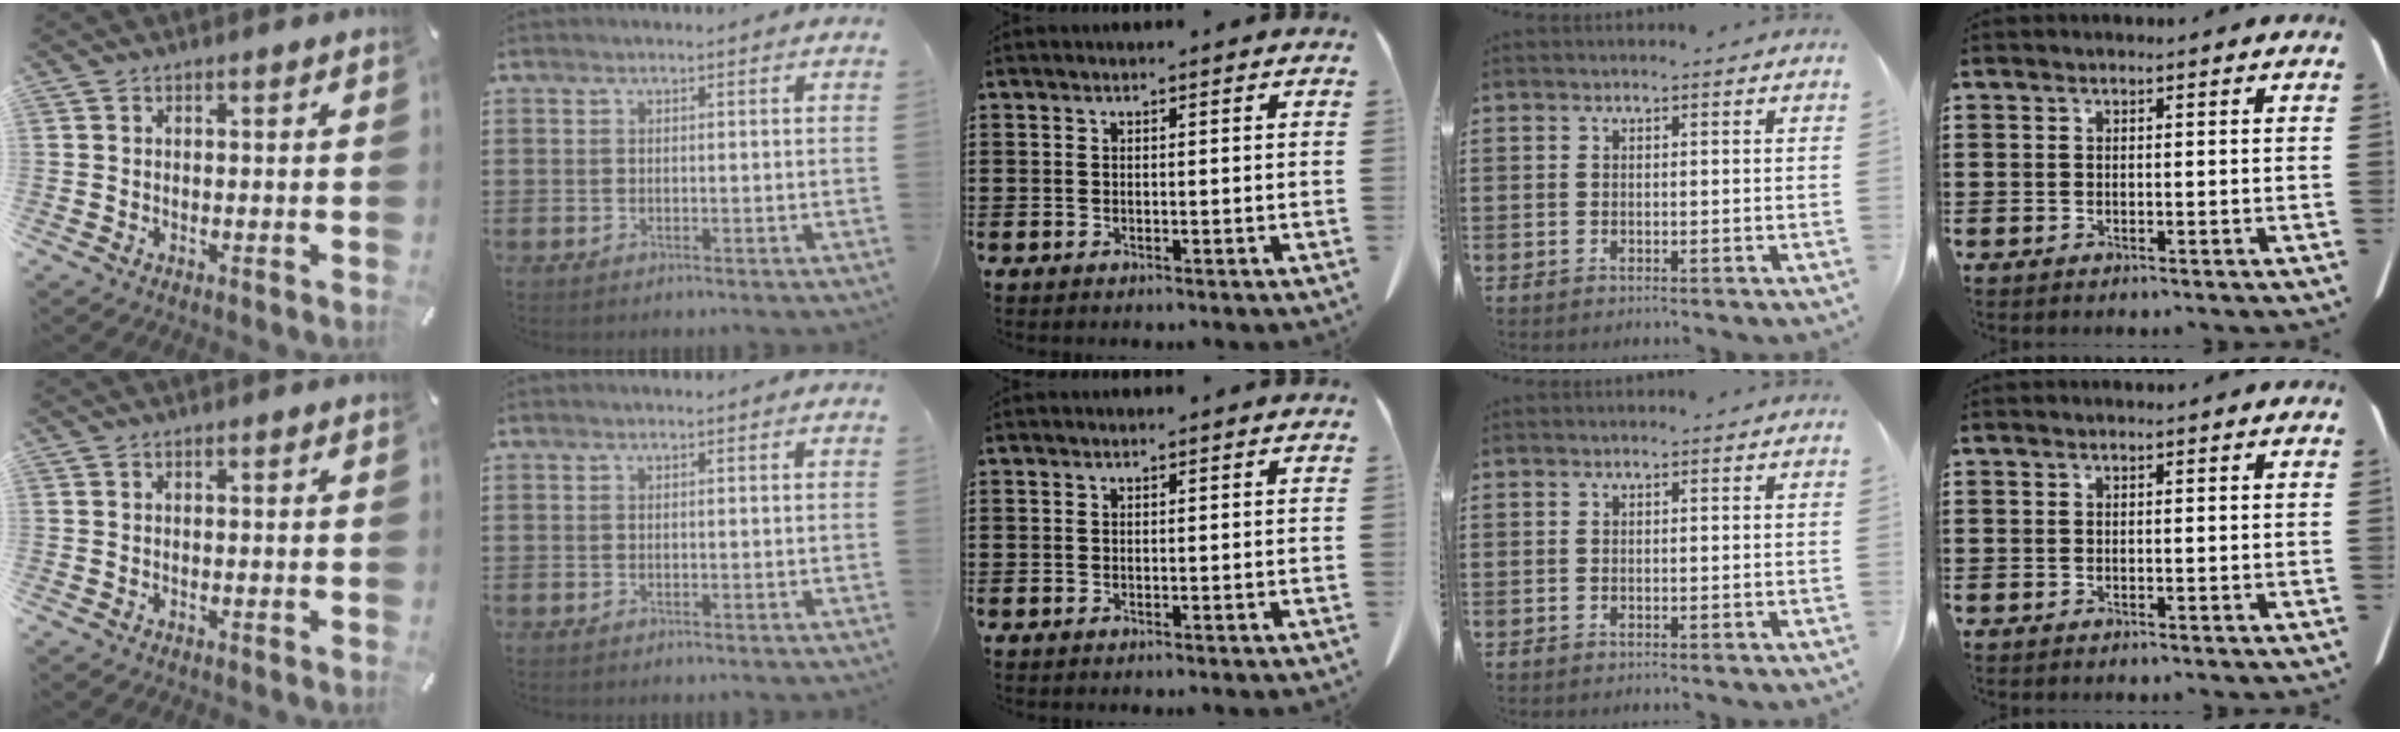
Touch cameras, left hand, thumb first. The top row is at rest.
{}